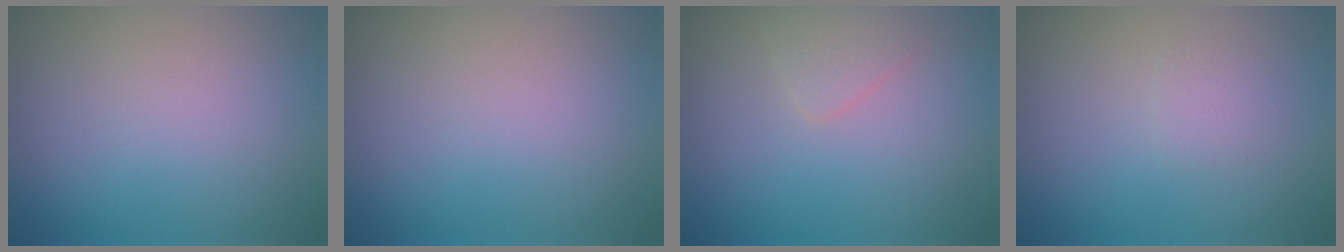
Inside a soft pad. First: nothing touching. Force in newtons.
{"total": 0.0}
{"total": 1.4, "press": 1.4, "slide": 0.0}
{"total": 1.0, "press": 1.0, "slide": 0.1}